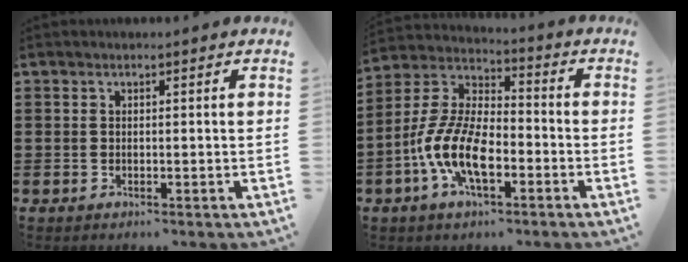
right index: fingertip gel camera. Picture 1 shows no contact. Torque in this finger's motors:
{"motor_torque": [2.14, 0.00, 1.05, 0.21]}